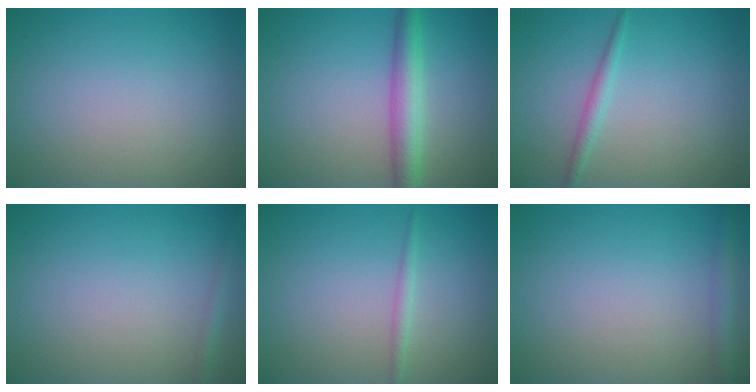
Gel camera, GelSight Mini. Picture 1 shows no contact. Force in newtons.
{"total": 3.9, "press": 3.9, "slide": 0.0}
{"total": 1.4, "press": 1.4, "slide": 0.1}
{"total": 0.9, "press": 0.9, "slide": 0.1}
{"total": 1.1, "press": 1.1, "slide": 0.1}
{"total": 2.1, "press": 2.1, "slide": 0.1}